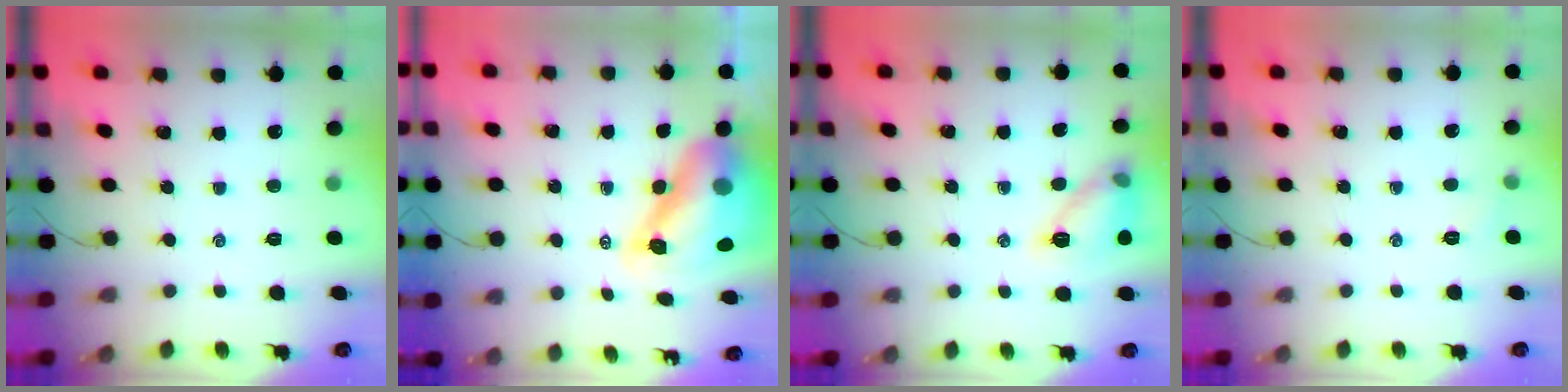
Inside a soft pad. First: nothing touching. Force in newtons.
{"total": 13.9, "press": 13.3, "slide": 4.1}
{"total": 11.0, "press": 11.0, "slide": 0.3}
{"total": 3.8, "press": 3.7, "slide": 1.2}